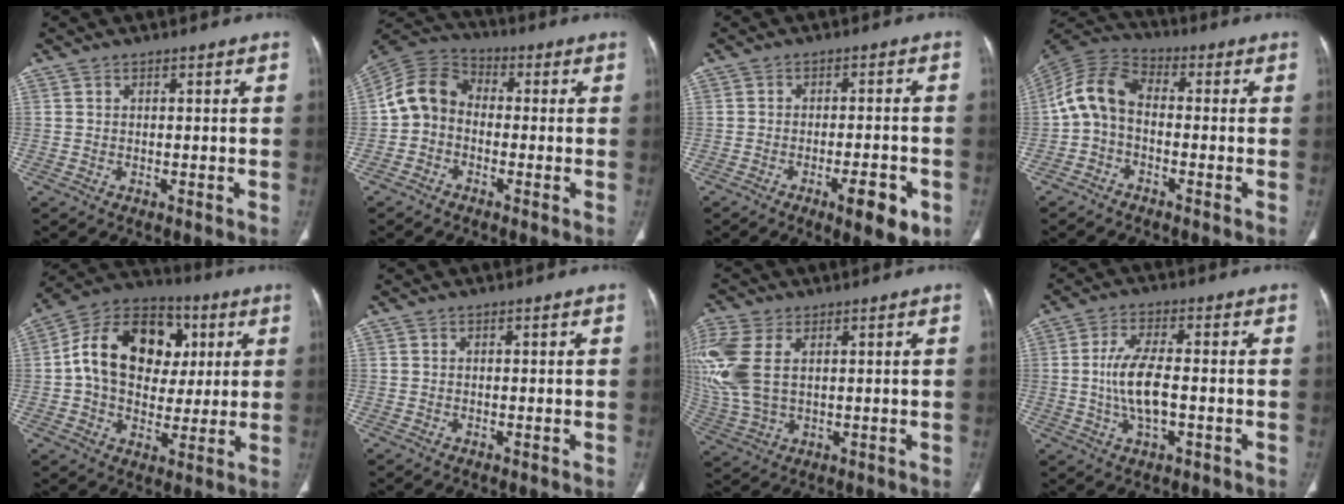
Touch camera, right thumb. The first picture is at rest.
{"total": 8.6, "force": [-1.3, 7.0, 4.8], "torque": [-0.084, 0.031, -0.043]}
{"total": 8.1, "force": [-3.7, 2.5, 6.7], "torque": [-0.087, 0.009, -0.049]}
{"total": 8.7, "force": [-1.2, 5.7, 6.4], "torque": [-0.124, 0.029, -0.041]}
{"total": 19.8, "force": [3.6, 14.6, 12.8], "torque": [-0.186, 0.017, 0.054]}
{"total": 0.0}
{"total": 14.0, "force": [3.6, 8.4, 10.6], "torque": [-0.280, 0.002, 0.078]}
{"total": 8.3, "force": [-0.8, 3.4, 7.6], "torque": [-0.156, 0.006, -0.016]}